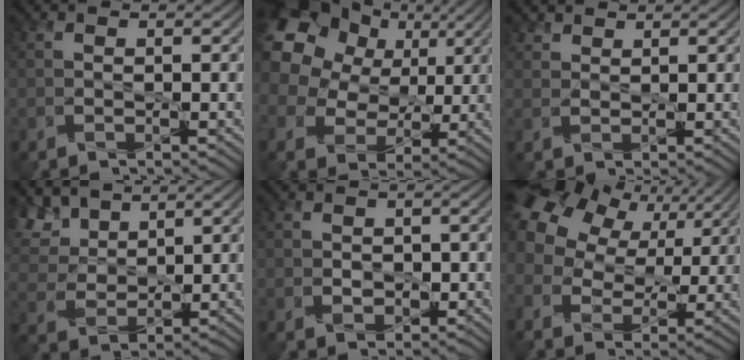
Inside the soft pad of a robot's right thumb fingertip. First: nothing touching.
{"total": 18.9, "force": [8.9, 14.0, 9.0], "torque": [-0.265, 0.051, 0.162]}
{"total": 1.8, "force": [1.6, 0.8, 0.3], "torque": [-0.009, 0.000, 0.035]}
{"total": 7.7, "force": [5.3, 4.1, 3.8], "torque": [-0.121, 0.010, 0.109]}
{"total": 1.6, "force": [0.0, 1.4, 0.8], "torque": [-0.020, -0.007, 0.001]}
{"total": 16.4, "force": [6.7, 11.3, 9.7], "torque": [-0.261, 0.038, 0.136]}